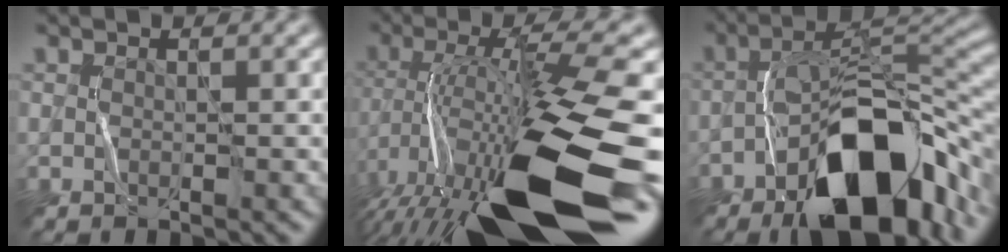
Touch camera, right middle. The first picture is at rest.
{"total": 17.1, "force": [-7.9, 3.5, 14.7], "torque": [-0.266, 0.007, -0.135]}
{"total": 13.5, "force": [-7.2, 5.8, 9.8], "torque": [-0.139, 0.014, -0.125]}